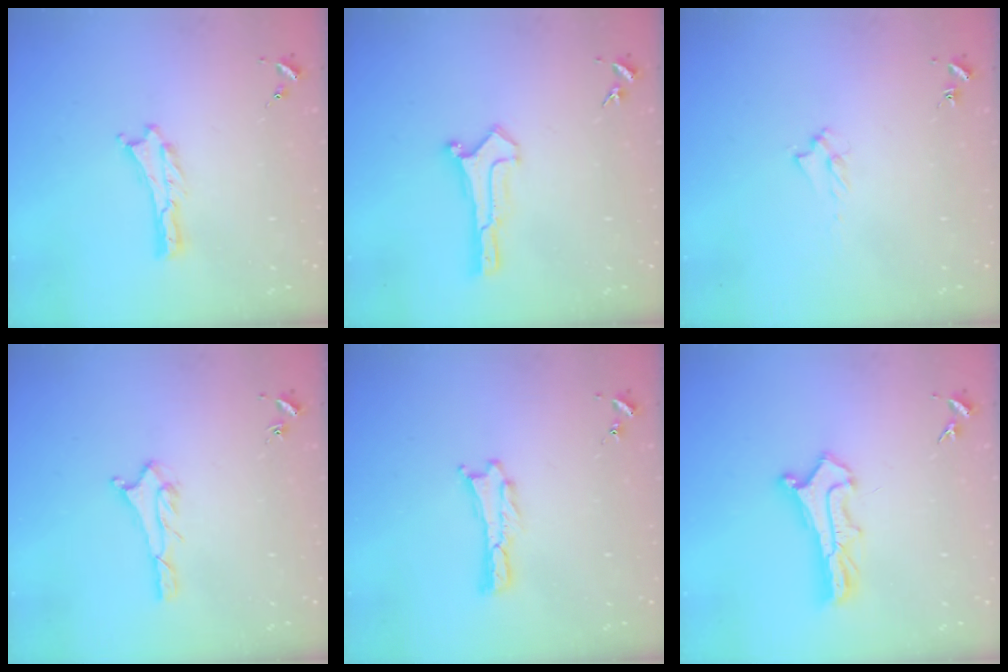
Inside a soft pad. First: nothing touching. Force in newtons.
{"total": 0.6, "press": 0.6, "slide": 0.0}
{"total": 1.7, "press": 1.6, "slide": 0.3}
{"total": 1.6, "press": 1.6, "slide": 0.1}
{"total": 0.0}
{"total": 2.9, "press": 2.9, "slide": 0.3}